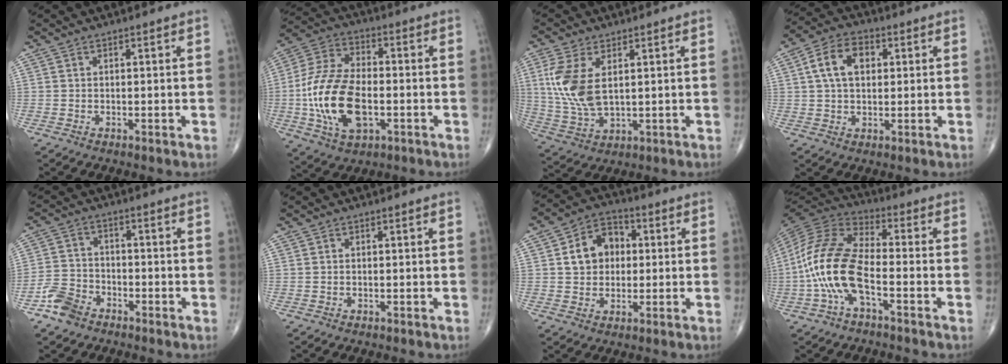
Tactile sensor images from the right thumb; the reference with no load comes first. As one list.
[{"total": 17.6, "force": [-3.0, 9.7, 14.3], "torque": [-0.284, 0.015, -0.053]}, {"total": 11.0, "force": [2.6, 5.7, 9.0], "torque": [-0.199, -0.010, 0.062]}, {"total": 9.2, "force": [2.2, 6.0, 6.6], "torque": [-0.109, 0.013, 0.034]}, {"total": 6.3, "force": [-4.2, 4.1, 2.4], "torque": [-0.040, 0.021, -0.086]}, {"total": 0.0}, {"total": 9.6, "force": [1.4, 7.6, 5.7], "torque": [-0.066, 0.015, 0.015]}, {"total": 14.7, "force": [-4.2, 6.3, 12.6], "torque": [-0.267, 0.034, -0.087]}]